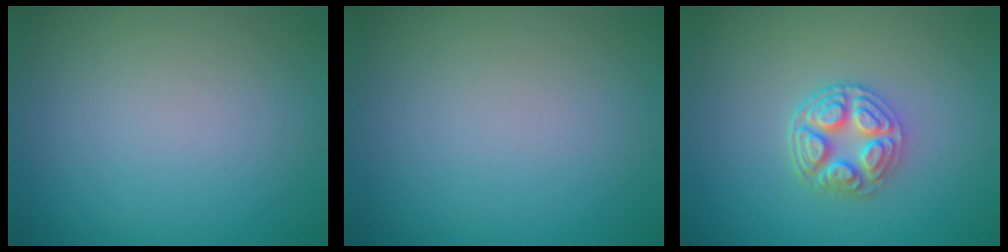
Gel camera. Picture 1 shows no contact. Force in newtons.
{"total": 0.0}
{"total": 4.1, "press": 3.4, "slide": 2.3}